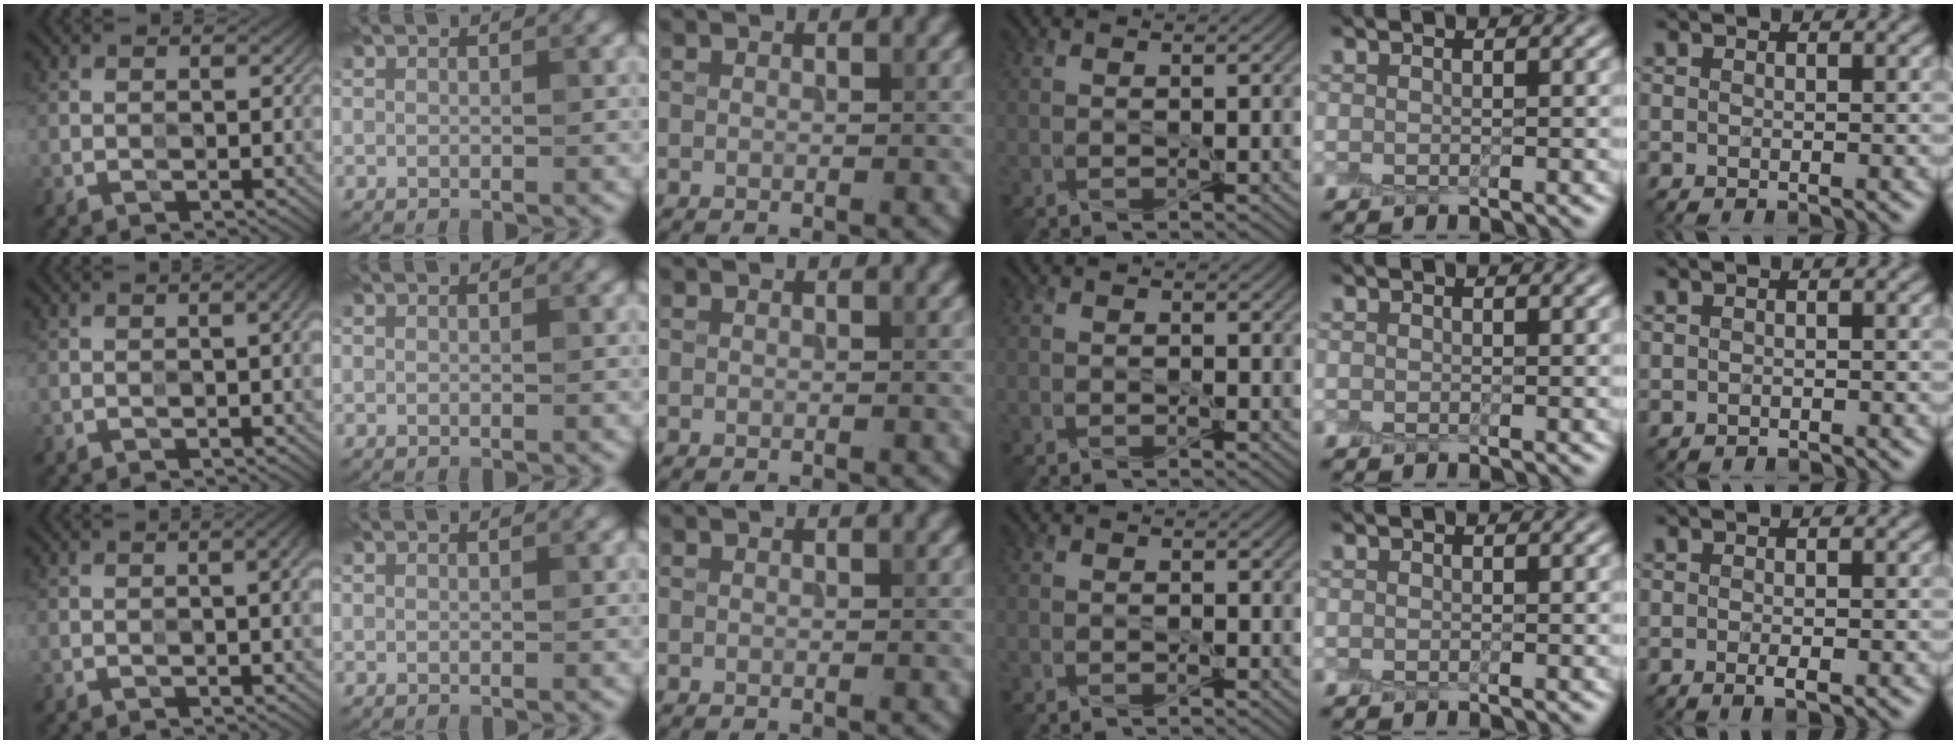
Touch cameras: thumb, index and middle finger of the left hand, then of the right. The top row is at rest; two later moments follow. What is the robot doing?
{"motion": "peel", "object": "plastic wrap"}